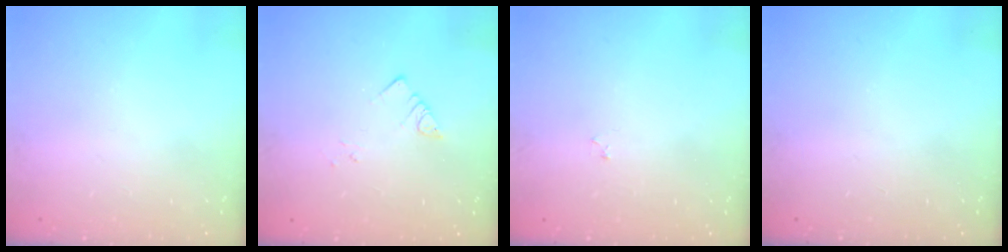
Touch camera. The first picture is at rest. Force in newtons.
{"total": 2.8, "press": 2.8, "slide": 0.2}
{"total": 2.2, "press": 2.1, "slide": 0.3}
{"total": 0.0}